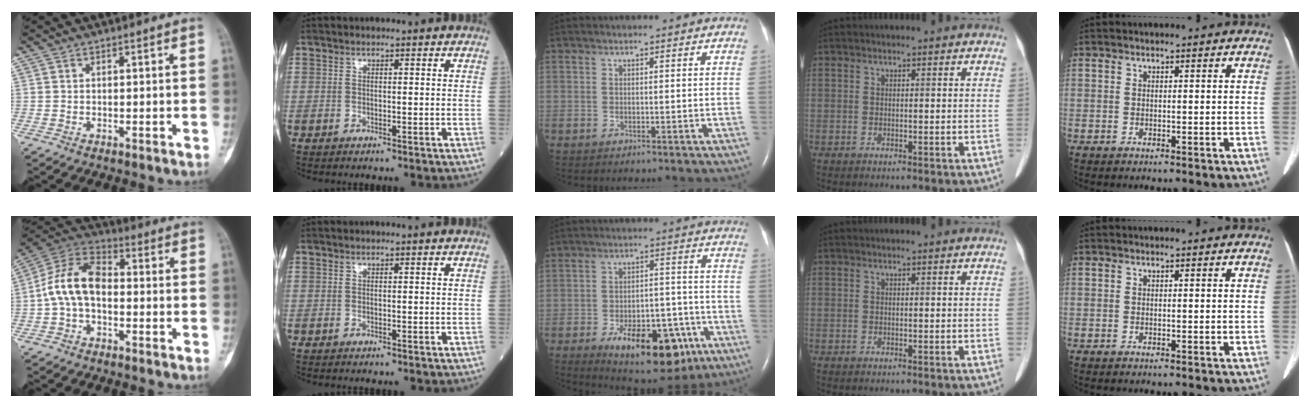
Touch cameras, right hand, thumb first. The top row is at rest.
{"thumb": {"total": 11.3, "force": [-1.0, 7.1, 8.7], "torque": [-0.160, 0.036, -0.033]}, "middle": {"total": 15.0, "force": [-7.9, 6.7, 10.9], "torque": [-0.147, 0.006, -0.103]}}